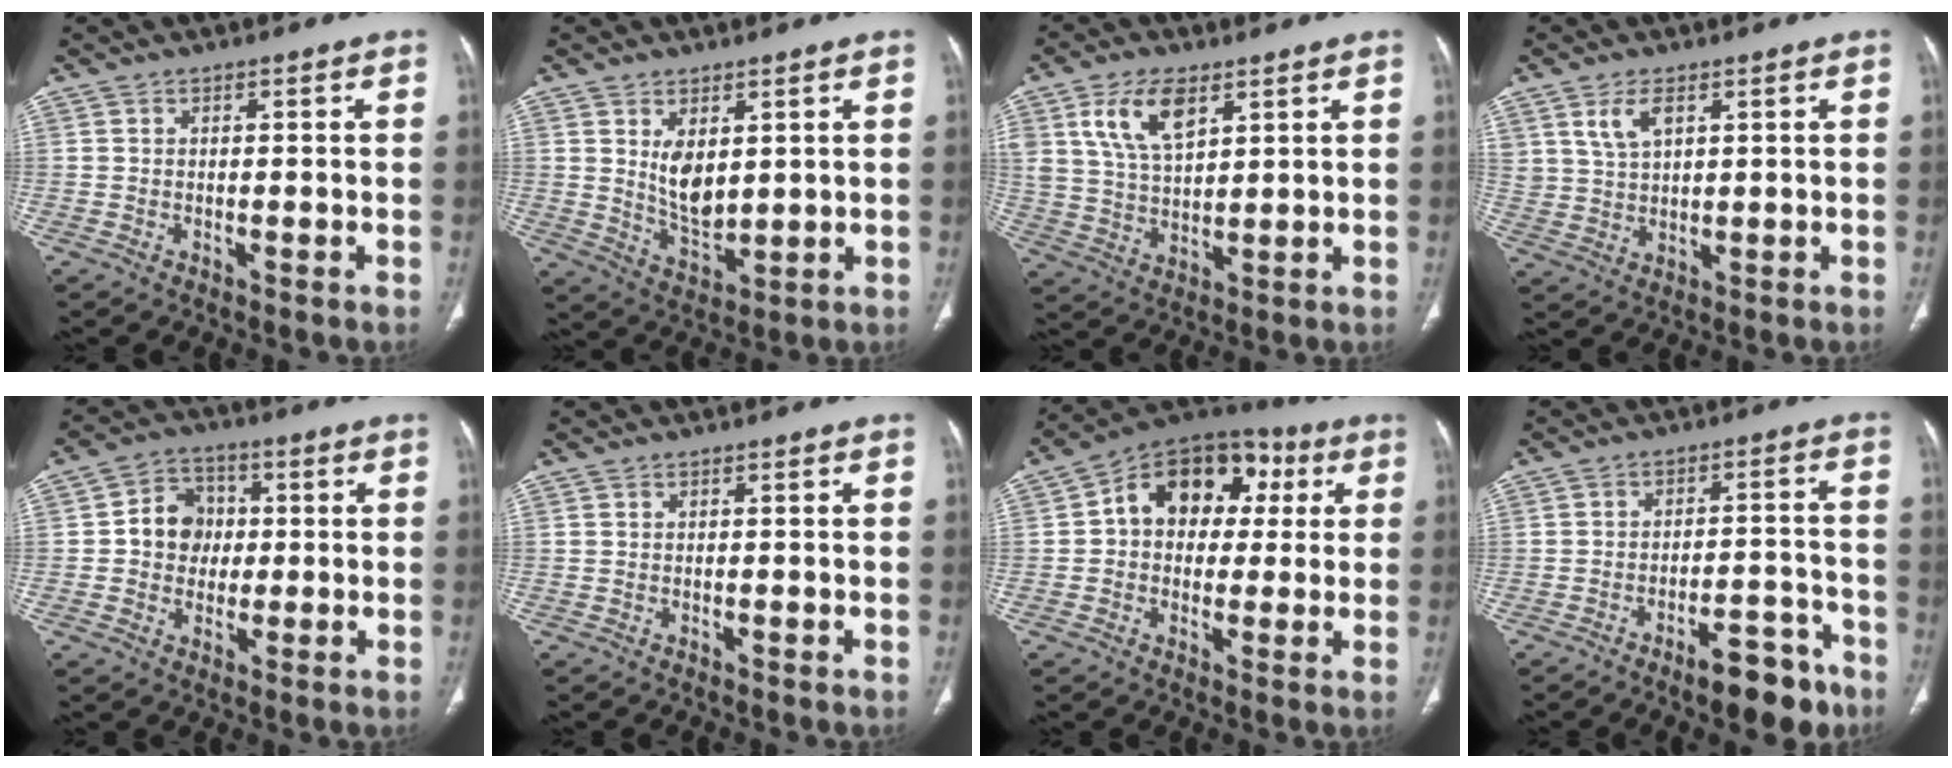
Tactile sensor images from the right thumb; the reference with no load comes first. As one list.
[{"total": 7.2, "force": [2.1, 4.0, 5.5], "torque": [-0.080, -0.023, 0.052]}, {"total": 10.6, "force": [5.2, 5.4, 7.5], "torque": [-0.132, -0.017, 0.106]}, {"total": 5.2, "force": [2.7, 2.8, 3.4], "torque": [-0.061, -0.013, 0.060]}, {"total": 8.2, "force": [0.3, 7.2, 3.9], "torque": [-0.026, 0.014, -0.004]}, {"total": 0.0}, {"total": 15.7, "force": [3.3, 11.4, 10.2], "torque": [-0.108, 0.030, 0.039]}, {"total": 9.2, "force": [-6.2, 3.4, 5.9], "torque": [-0.066, 0.045, -0.088]}]